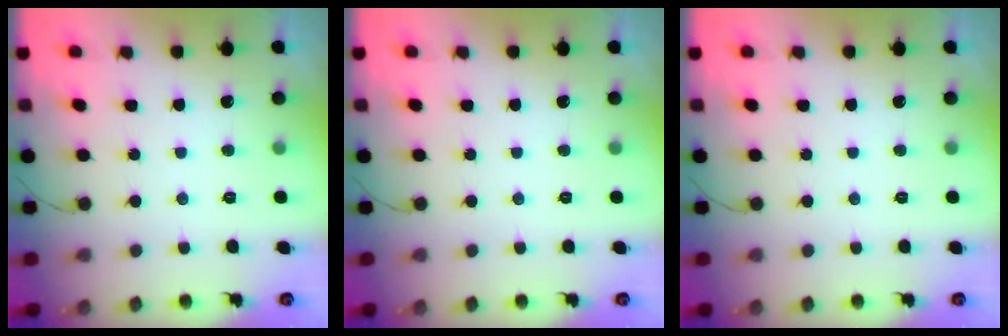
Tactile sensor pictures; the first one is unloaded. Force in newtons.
{"total": 0.0}
{"total": 0.0}